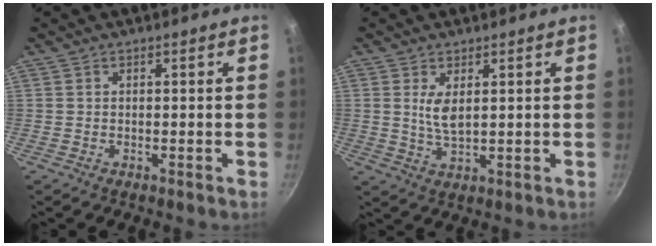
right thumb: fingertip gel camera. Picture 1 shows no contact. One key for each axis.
{"total": 4.3, "fx": 1.3, "fy": 1.8, "fz": 3.7, "tx": -0.068, "ty": -0.017, "tz": 0.029}